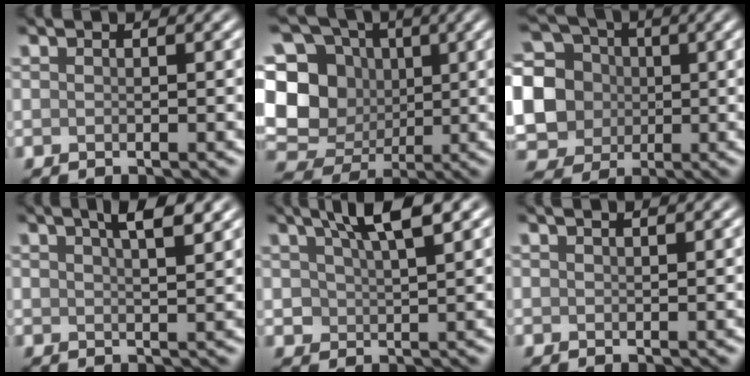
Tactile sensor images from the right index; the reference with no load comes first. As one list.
[{"total": 12.0, "force": [0.7, 10.5, 5.8], "torque": [-0.133, 0.019, -0.014]}, {"total": 14.6, "force": [-0.1, 13.5, 5.4], "torque": [-0.162, 0.007, -0.025]}, {"total": 3.5, "force": [2.2, 1.0, 2.6], "torque": [-0.033, 0.011, 0.027]}, {"total": 4.9, "force": [3.0, 1.7, 3.6], "torque": [-0.066, 0.011, 0.053]}, {"total": 0.9, "force": [0.8, 0.1, 0.5], "torque": [-0.007, 0.000, 0.010]}]